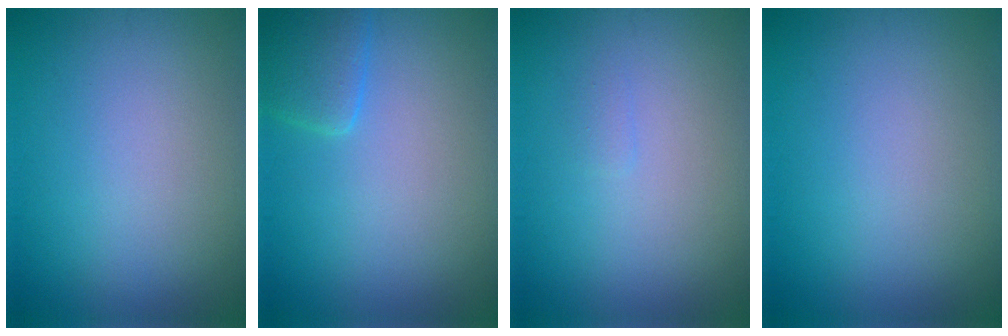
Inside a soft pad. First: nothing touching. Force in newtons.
{"total": 2.6, "press": 2.6, "slide": 0.2}
{"total": 0.5, "press": 0.5, "slide": 0.1}
{"total": 0.0}